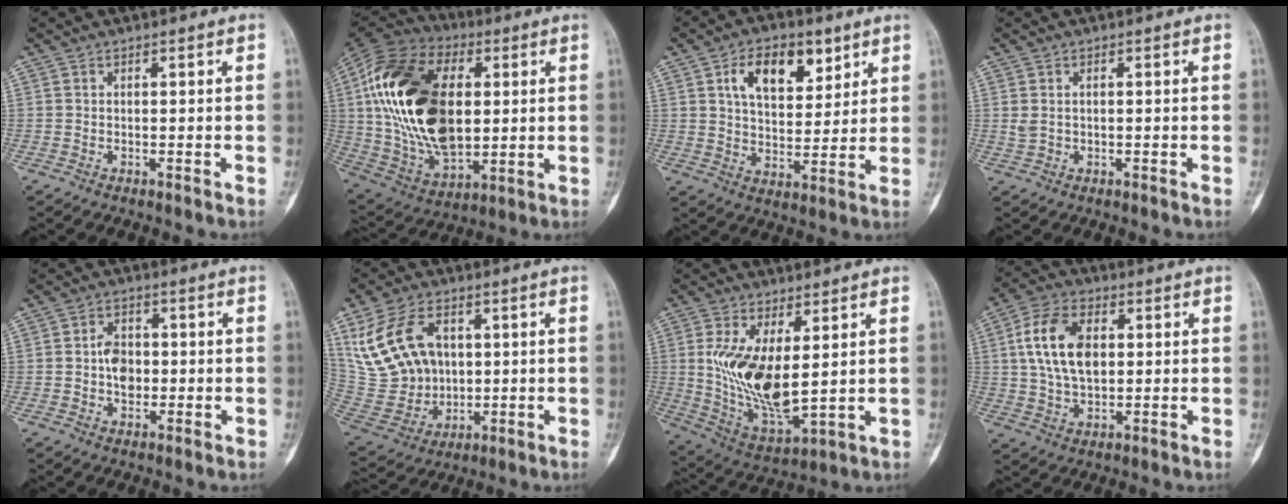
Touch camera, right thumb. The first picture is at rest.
{"total": 29.3, "force": [3.9, 17.6, 23.1], "torque": [-0.437, -0.011, 0.071]}
{"total": 12.2, "force": [5.7, 6.9, 8.3], "torque": [-0.098, -0.021, 0.096]}
{"total": 1.7, "force": [0.2, 1.1, 1.3], "torque": [-0.037, 0.011, 0.012]}
{"total": 5.7, "force": [-0.3, 4.2, 3.8], "torque": [-0.041, 0.013, -0.008]}
{"total": 16.4, "force": [4.6, 12.2, 9.9], "torque": [-0.167, -0.005, 0.103]}
{"total": 15.6, "force": [2.3, 7.1, 13.7], "torque": [-0.251, -0.024, 0.065]}
{"total": 12.7, "force": [2.2, 7.8, 9.8], "torque": [-0.170, 0.005, 0.039]}